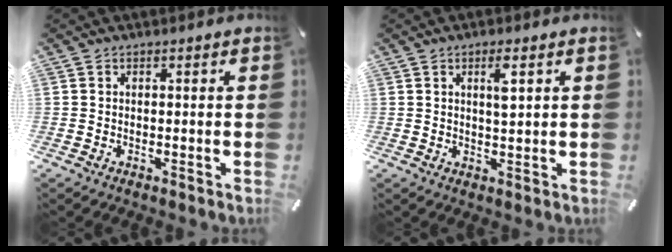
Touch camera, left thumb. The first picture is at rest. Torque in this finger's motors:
{"motor_torque": [0.28, 0.07, 0.27, 0.16, 0.04]}